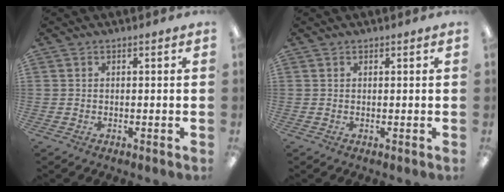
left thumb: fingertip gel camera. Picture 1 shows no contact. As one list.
[{"total": 0.7, "force": [0.6, 0.4, -0.1], "torque": [0.001, 0.001, 0.011]}]